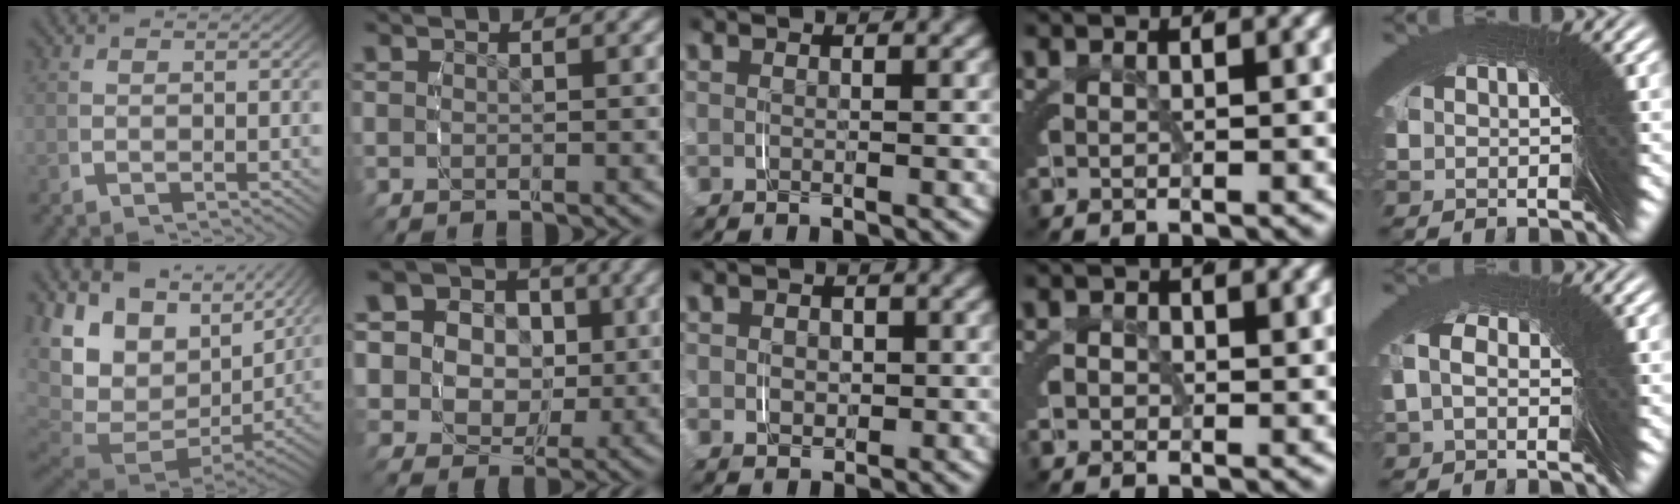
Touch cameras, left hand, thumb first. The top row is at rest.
{"thumb": {"total": 14.8, "force": [2.2, 10.4, 10.3], "torque": [-0.236, -0.039, 0.047]}, "index": {"total": 14.2, "force": [0.5, 12.6, 6.4], "torque": [-0.164, -0.042, 0.001]}, "middle": {"total": 1.2, "force": [0.2, 1.2, -0.1], "torque": [0.008, -0.007, 0.007]}, "ring": {"total": 1.8, "force": [-0.2, 1.7, 0.5], "torque": [-0.009, -0.011, 0.001]}, "little": {"total": 1.6, "force": [1.5, 0.3, 0.5], "torque": [-0.002, 0.021, 0.019]}}